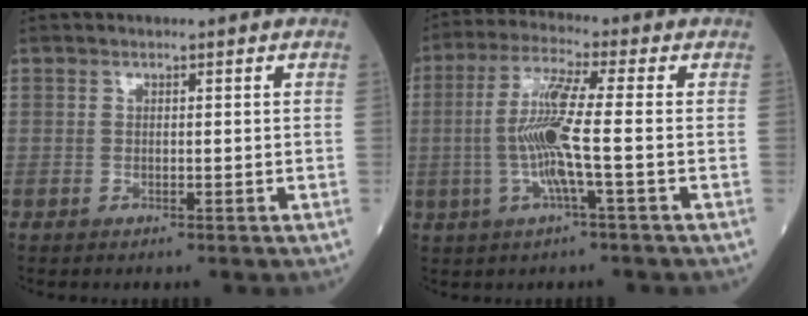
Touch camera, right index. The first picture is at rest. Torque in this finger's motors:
{"motor_torque": [0.21, 0.05, 0.16, 0.16]}